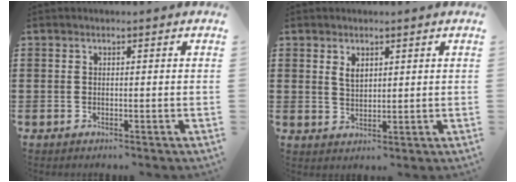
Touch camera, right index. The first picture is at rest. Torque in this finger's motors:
{"motor_torque": [0.07, 0.00, 0.07, 0.05]}